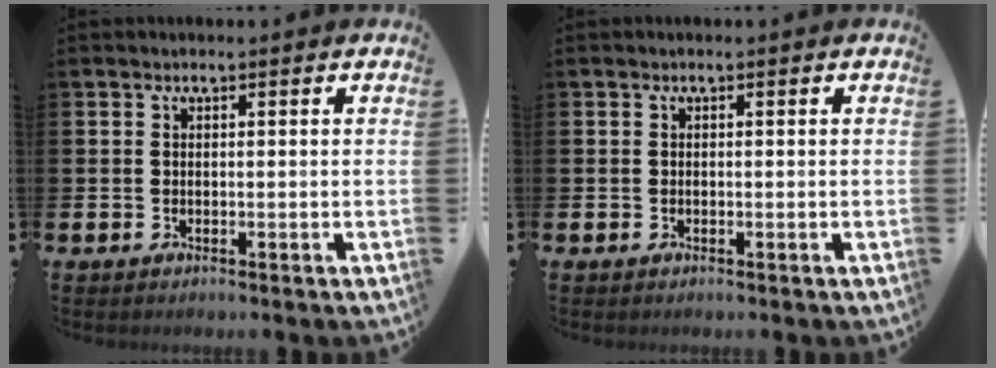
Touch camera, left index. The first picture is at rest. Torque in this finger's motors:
{"motor_torque": [0.03, 0.01, -0.04, -0.01]}